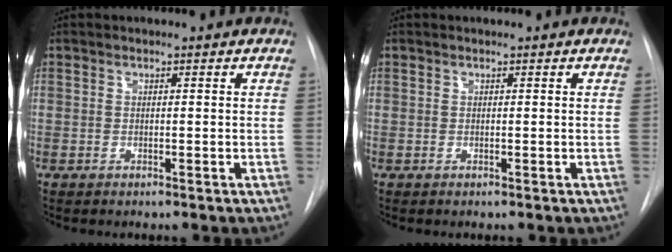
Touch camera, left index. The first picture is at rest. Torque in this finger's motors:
{"motor_torque": [-0.06, 0.06, 0.00, 0.00]}